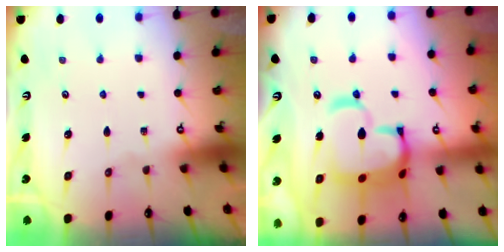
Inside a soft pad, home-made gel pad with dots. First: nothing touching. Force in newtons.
{"total": 12.9, "press": 12.8, "slide": 1.5}